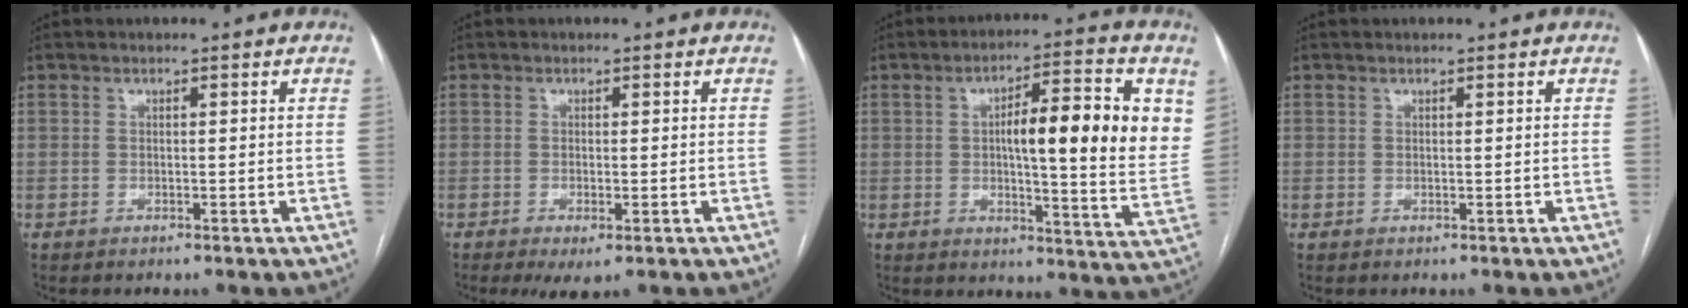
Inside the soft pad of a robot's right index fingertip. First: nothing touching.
{"total": 2.8, "force": [-1.3, 0.8, 2.4], "torque": [-0.040, -0.006, -0.015]}
{"total": 17.1, "force": [4.2, 3.4, 16.2], "torque": [-0.218, 0.013, 0.058]}
{"total": 0.0}